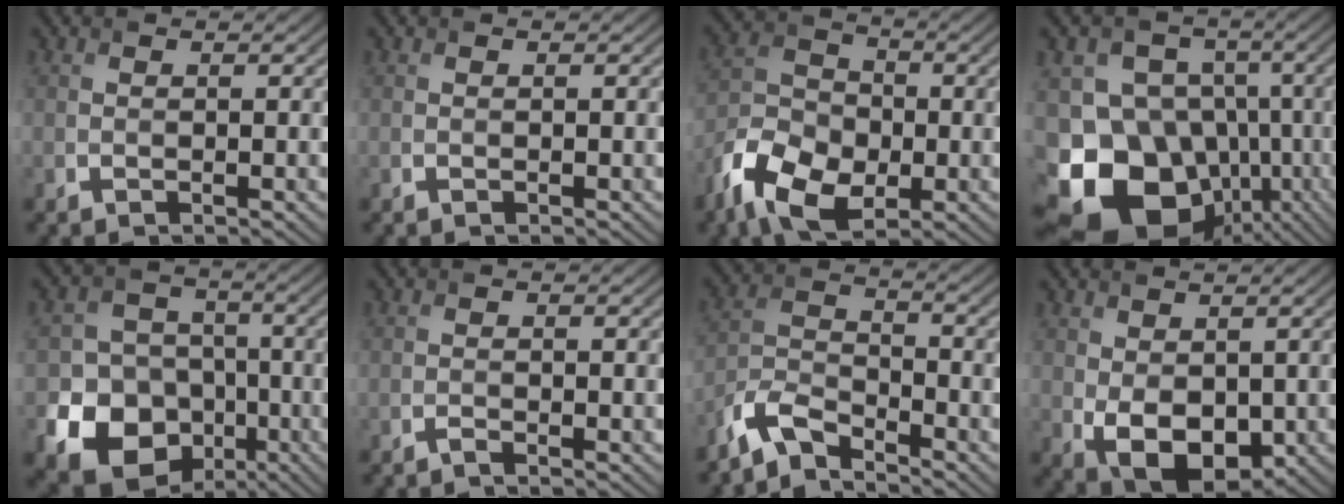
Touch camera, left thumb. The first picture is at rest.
{"total": 0.0}
{"total": 10.4, "force": [-5.3, 6.4, 6.4], "torque": [-0.141, -0.017, -0.113]}
{"total": 19.0, "force": [-7.5, 15.3, 8.3], "torque": [-0.166, -0.034, -0.108]}
{"total": 16.0, "force": [-6.9, 13.2, 5.9], "torque": [-0.135, -0.053, -0.127]}
{"total": 0.7, "force": [-0.6, 0.0, 0.4], "torque": [-0.007, 0.000, -0.014]}
{"total": 6.0, "force": [-5.1, 1.6, 2.7], "torque": [-0.064, -0.003, -0.118]}
{"total": 6.7, "force": [-0.8, 4.3, 5.0], "torque": [-0.104, -0.018, -0.007]}